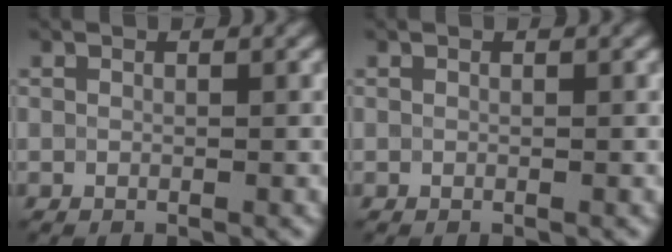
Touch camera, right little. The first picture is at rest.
{"total": 0.0}